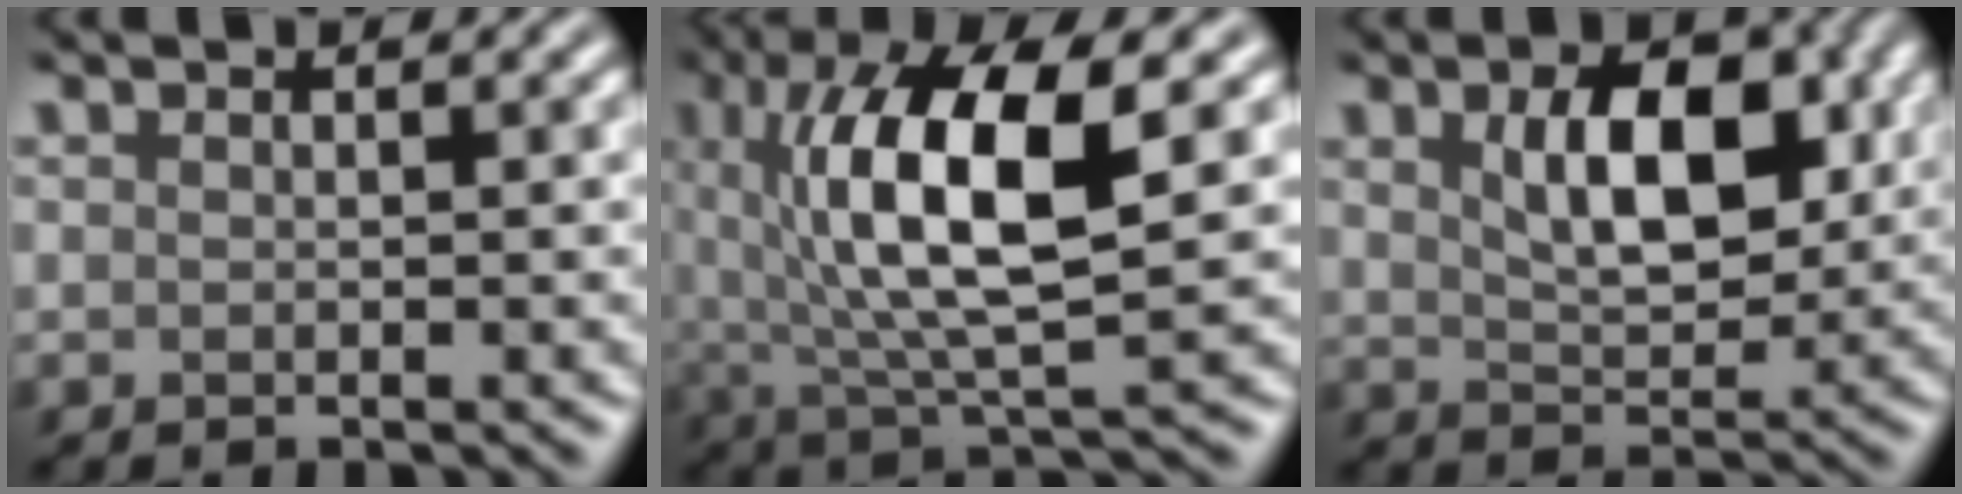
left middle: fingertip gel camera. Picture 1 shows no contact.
{"total": 7.3, "force": [0.5, 1.3, 7.2], "torque": [-0.161, -0.025, 0.055]}
{"total": 3.3, "force": [0.7, 1.0, 3.0], "torque": [-0.077, -0.024, 0.051]}